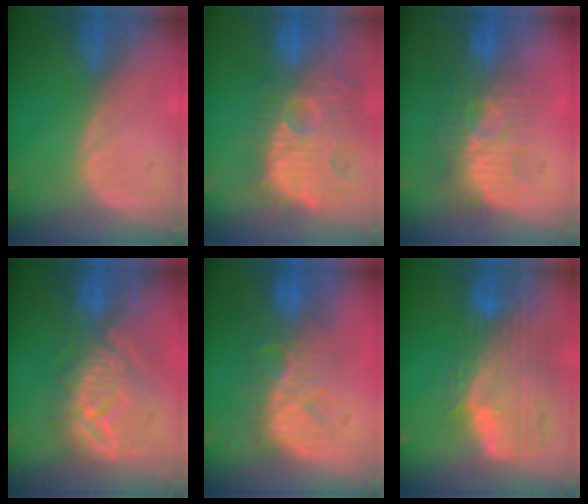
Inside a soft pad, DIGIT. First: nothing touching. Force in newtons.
{"total": 13.8, "press": 12.3, "slide": 6.2}
{"total": 9.4, "press": 8.4, "slide": 4.1}
{"total": 10.4, "press": 10.1, "slide": 2.8}
{"total": 8.7, "press": 8.5, "slide": 1.9}
{"total": 11.7, "press": 10.0, "slide": 6.1}